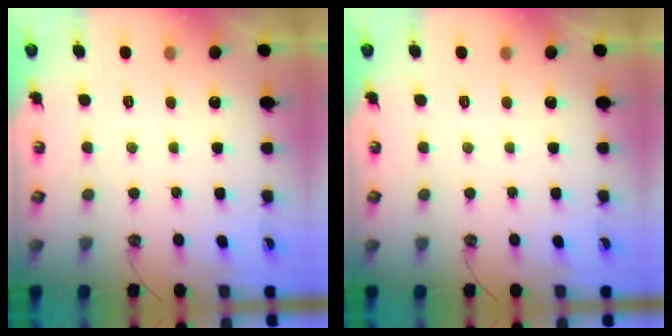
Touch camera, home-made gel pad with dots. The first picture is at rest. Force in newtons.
{"total": 0.0}